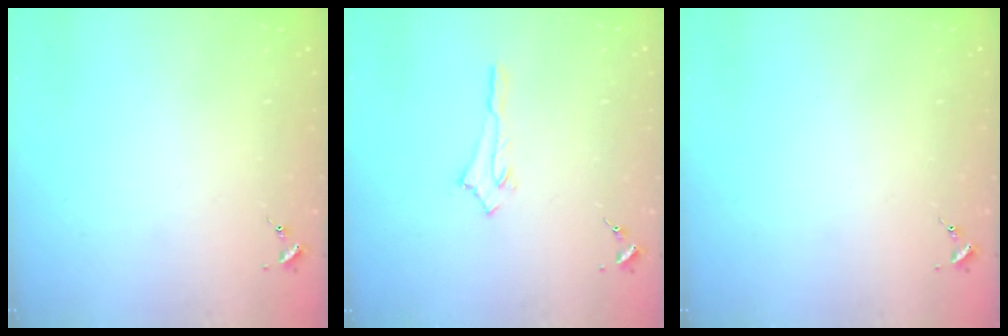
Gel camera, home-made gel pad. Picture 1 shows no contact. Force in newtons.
{"total": 2.7, "press": 2.7, "slide": 0.1}
{"total": 0.0}